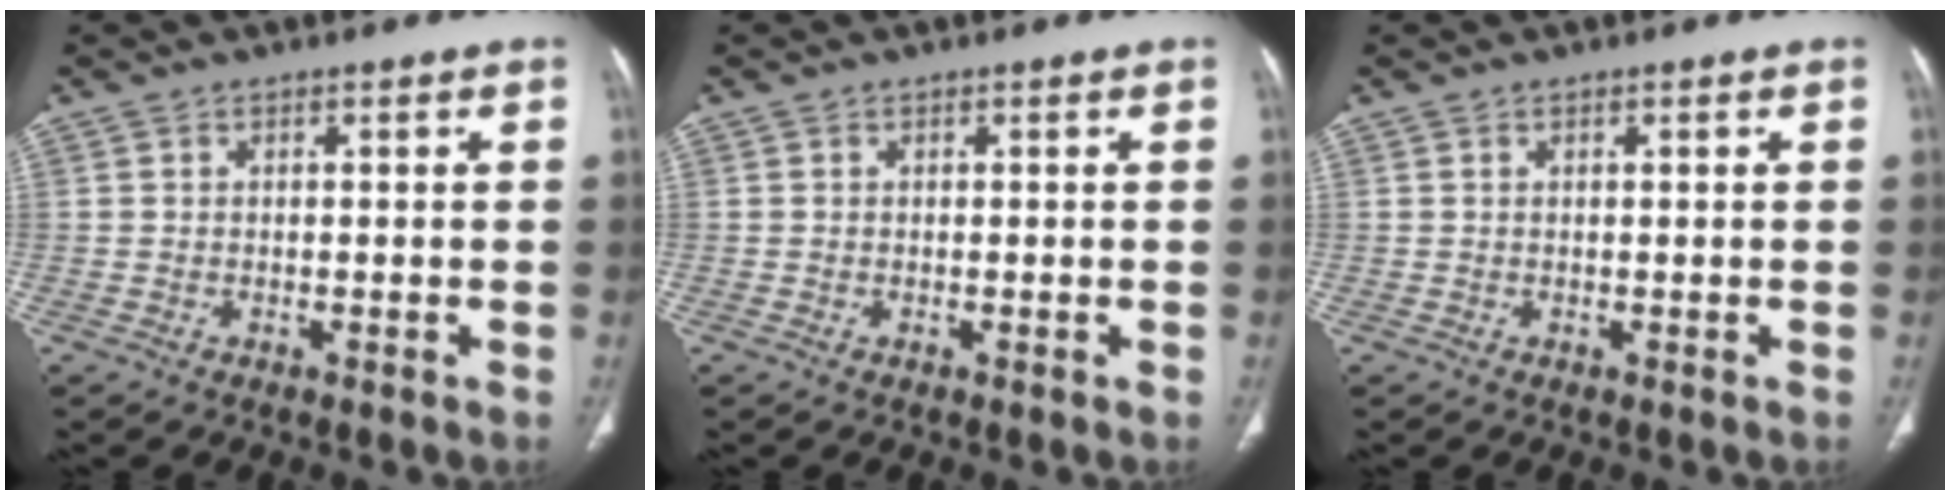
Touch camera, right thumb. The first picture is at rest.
{"total": 0.0}
{"total": 0.0}